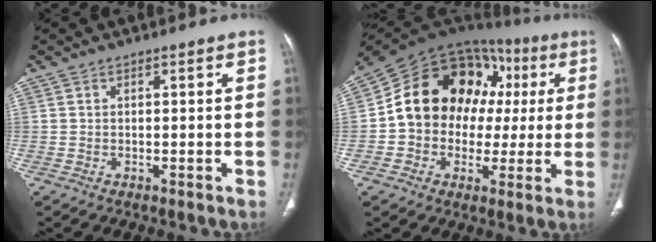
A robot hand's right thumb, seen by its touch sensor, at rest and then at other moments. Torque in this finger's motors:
{"motor_torque": [2.23, 2.78, 1.04, -0.64, 0.12]}